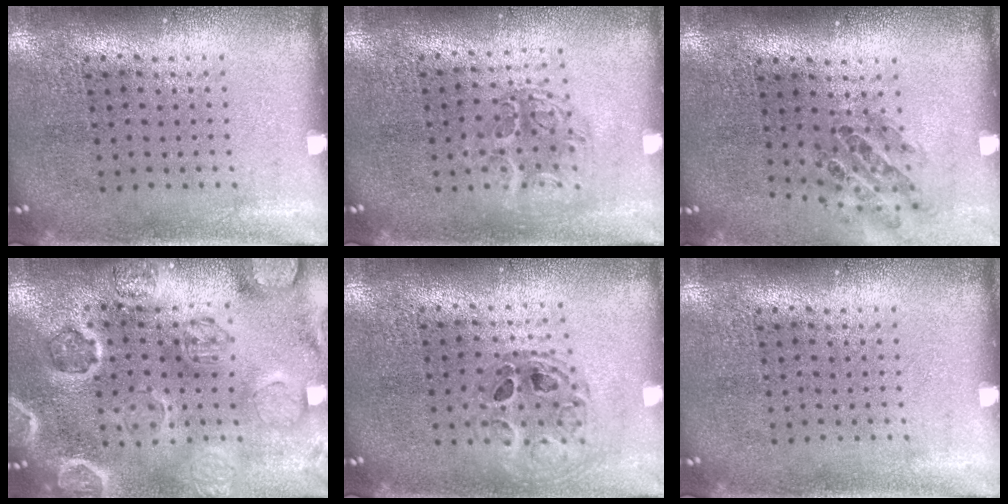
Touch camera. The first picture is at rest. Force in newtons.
{"total": 1.2, "press": 1.1, "slide": 0.6}
{"total": 0.9, "press": 0.9, "slide": 0.2}
{"total": 2.6, "press": 2.6, "slide": 0.4}
{"total": 0.8, "press": 0.8, "slide": 0.1}
{"total": 0.0}